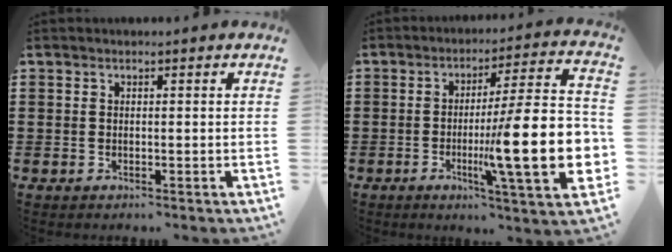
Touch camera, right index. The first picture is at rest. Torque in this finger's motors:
{"motor_torque": [2.14, 0.00, 0.72, 0.21]}